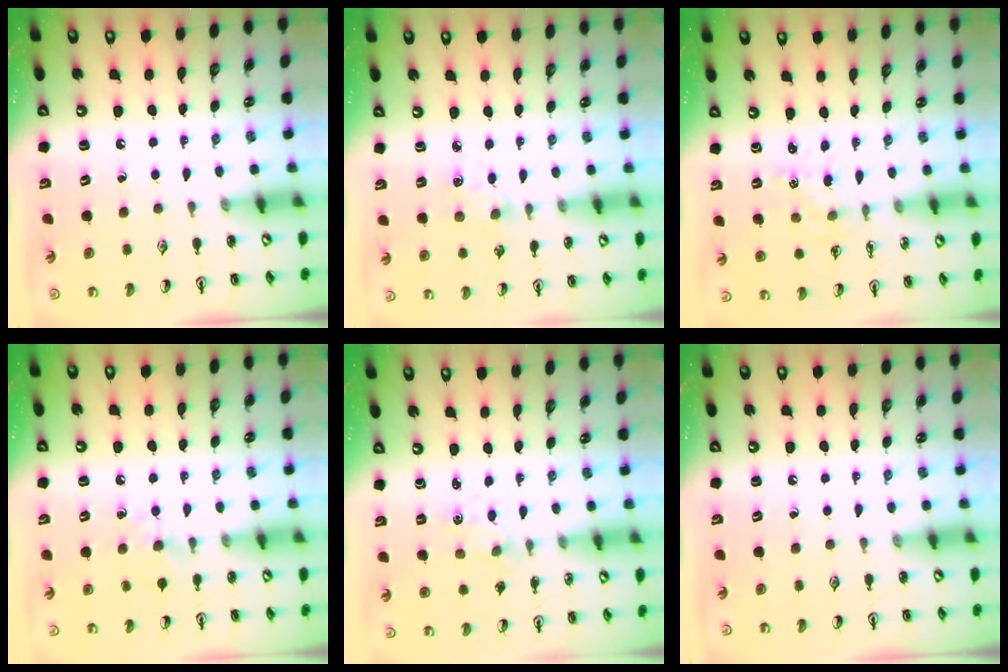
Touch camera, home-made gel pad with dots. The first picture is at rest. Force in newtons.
{"total": 3.0, "press": 3.0, "slide": 0.4}
{"total": 0.7, "press": 0.6, "slide": 0.2}
{"total": 6.4, "press": 6.4, "slide": 0.8}
{"total": 0.0}
{"total": 0.0}